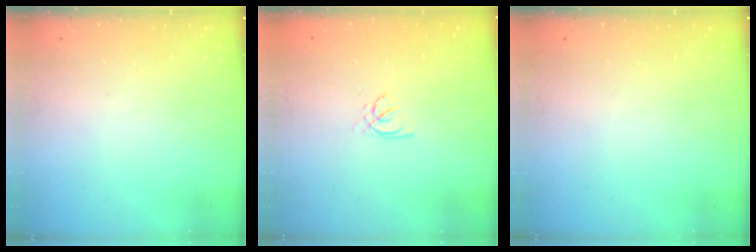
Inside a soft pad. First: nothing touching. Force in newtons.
{"total": 1.9, "press": 1.8, "slide": 0.4}
{"total": 0.0}